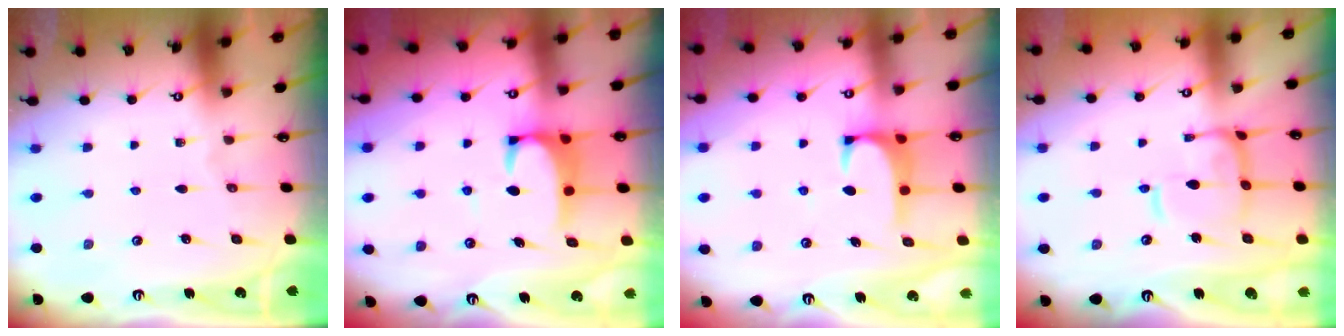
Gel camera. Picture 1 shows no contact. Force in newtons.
{"total": 3.8, "press": 3.7, "slide": 0.7}
{"total": 1.3, "press": 1.2, "slide": 0.5}
{"total": 5.8, "press": 5.7, "slide": 0.8}